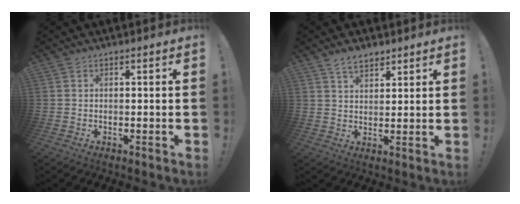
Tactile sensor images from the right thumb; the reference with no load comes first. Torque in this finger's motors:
{"motor_torque": [-0.12, 0.70, 0.73, 0.31, -0.01]}